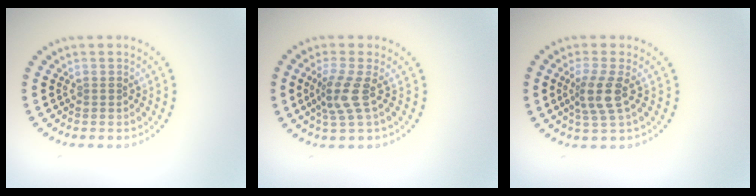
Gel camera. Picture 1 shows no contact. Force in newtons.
{"total": 2.9, "press": 2.2, "slide": 1.8}
{"total": 2.9, "press": 2.3, "slide": 1.8}